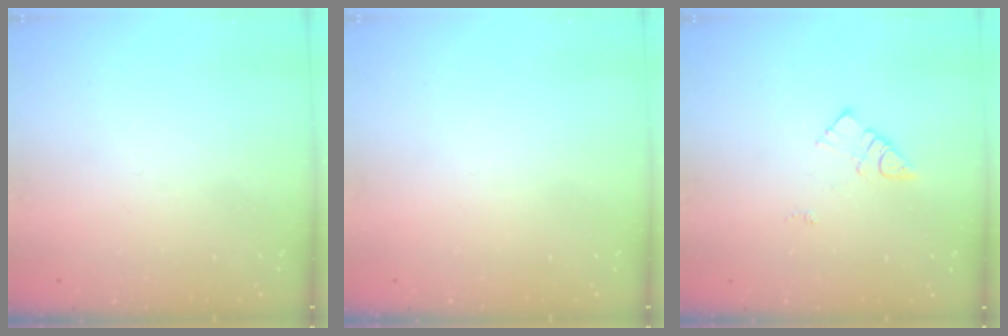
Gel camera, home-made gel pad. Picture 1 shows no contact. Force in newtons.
{"total": 0.0}
{"total": 6.6, "press": 6.6, "slide": 0.7}